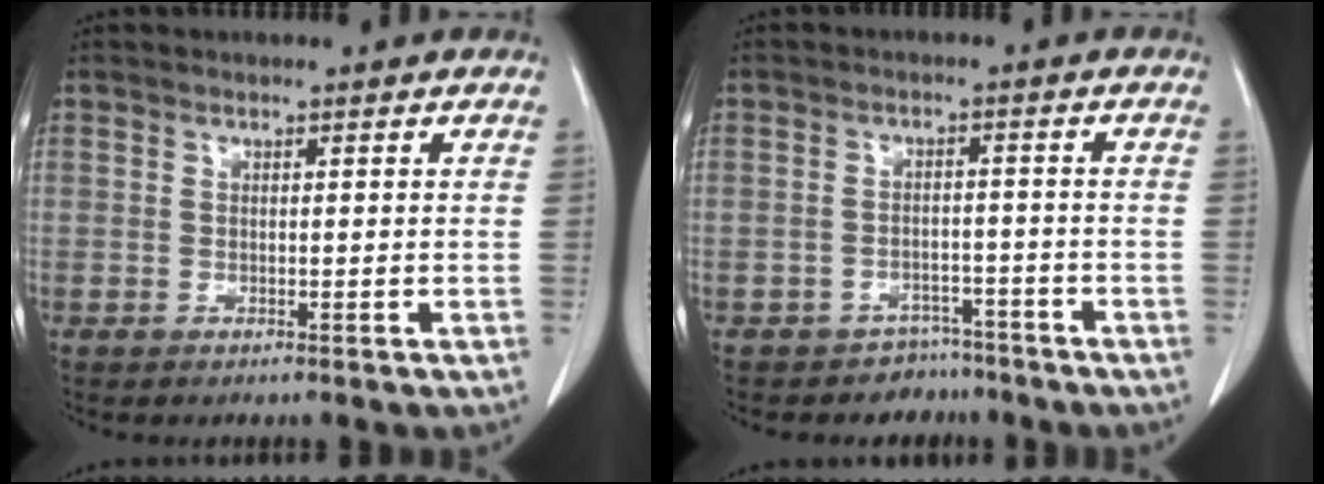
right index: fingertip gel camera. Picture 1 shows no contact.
{"total": 4.5, "force": [-3.7, 2.6, -0.3], "torque": [0.005, 0.015, -0.053]}